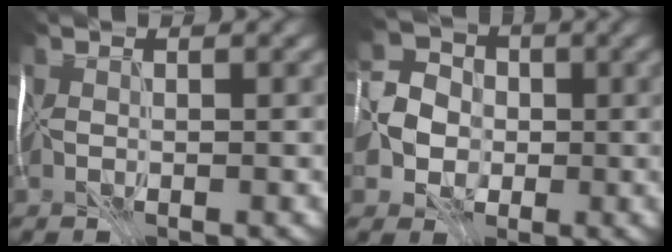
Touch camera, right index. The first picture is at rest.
{"total": 3.9, "force": [-0.7, 3.6, 1.2], "torque": [-0.020, 0.008, -0.021]}